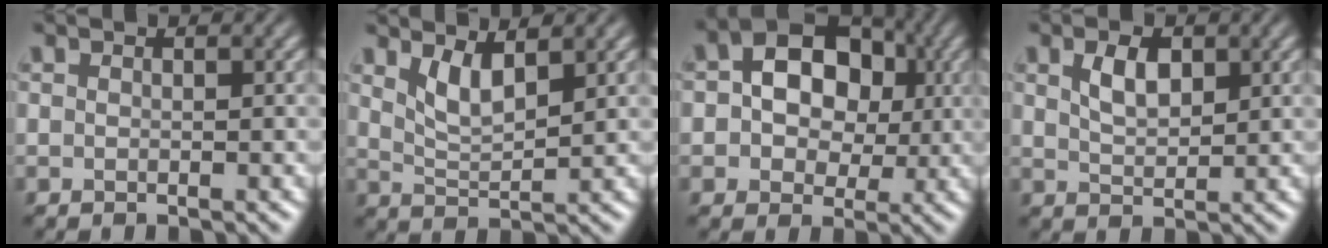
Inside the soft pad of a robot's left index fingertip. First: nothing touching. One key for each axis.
{"total": 2.9, "fx": 1.9, "fy": 0.8, "fz": 2.1, "tx": -0.044, "ty": -0.011, "tz": 0.041}
{"total": 10.1, "fx": 1.7, "fy": 7.6, "fz": 6.4, "tx": -0.076, "ty": 0.041, "tz": 0.005}
{"total": 2.9, "fx": 1.3, "fy": 1.5, "fz": 2.1, "tx": -0.045, "ty": 0.001, "tz": 0.027}